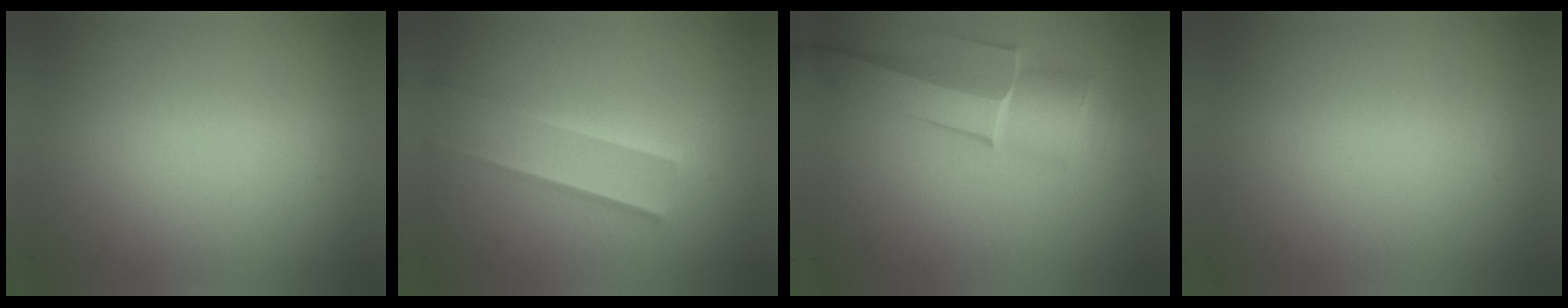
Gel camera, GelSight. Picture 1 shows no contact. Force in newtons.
{"total": 1.7}
{"total": 5.0}
{"total": 0.0}